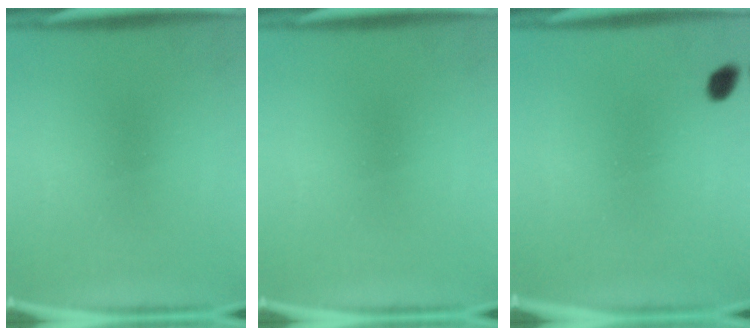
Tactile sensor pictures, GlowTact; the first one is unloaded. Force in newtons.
{"total": 0.0}
{"total": 2.0}